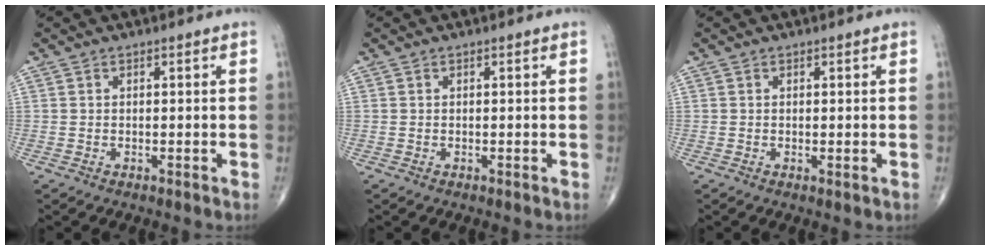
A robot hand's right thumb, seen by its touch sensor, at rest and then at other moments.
{"total": 0.0}
{"total": 0.5, "force": [0.0, 0.1, 0.5], "torque": [-0.016, -0.005, 0.002]}